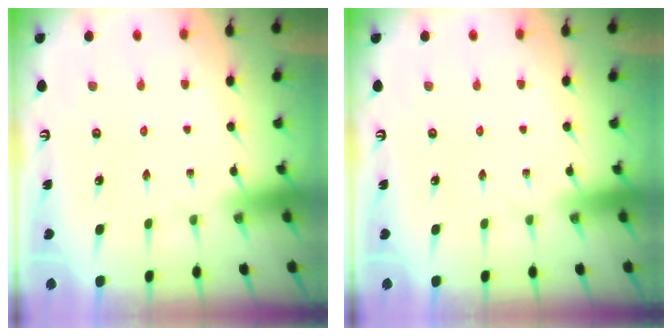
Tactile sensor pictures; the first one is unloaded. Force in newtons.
{"total": 0.0}